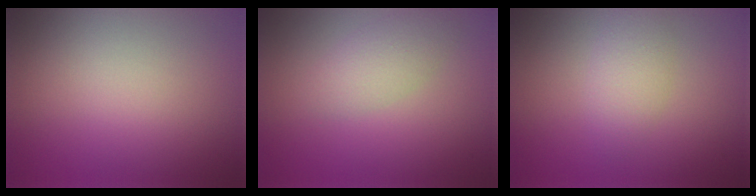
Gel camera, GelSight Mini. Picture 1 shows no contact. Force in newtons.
{"total": 2.2, "press": 2.2, "slide": 0.1}
{"total": 2.1, "press": 2.1, "slide": 0.1}